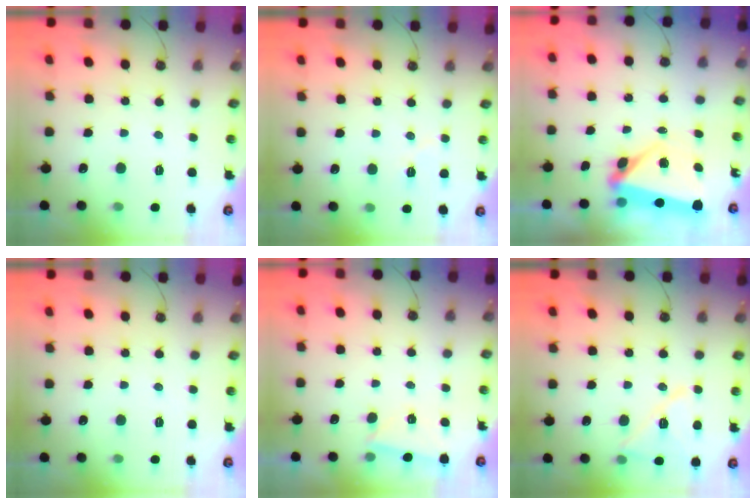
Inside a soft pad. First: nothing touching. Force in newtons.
{"total": 5.0, "press": 4.6, "slide": 1.8}
{"total": 5.1, "press": 4.8, "slide": 1.7}
{"total": 0.0}
{"total": 2.8, "press": 1.9, "slide": 2.0}
{"total": 12.7, "press": 12.7, "slide": 0.7}